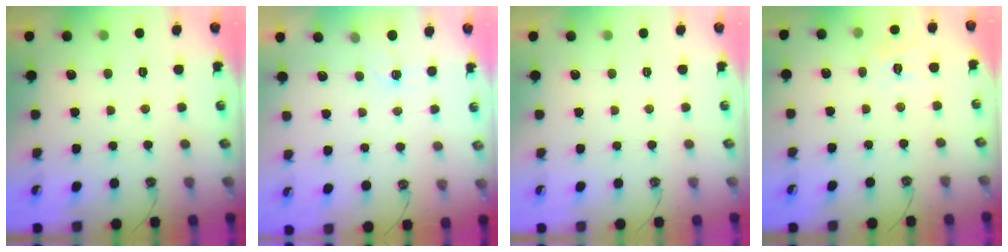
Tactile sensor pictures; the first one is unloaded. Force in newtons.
{"total": 1.3, "press": 1.2, "slide": 0.2}
{"total": 0.0}
{"total": 7.5, "press": 7.5, "slide": 0.8}